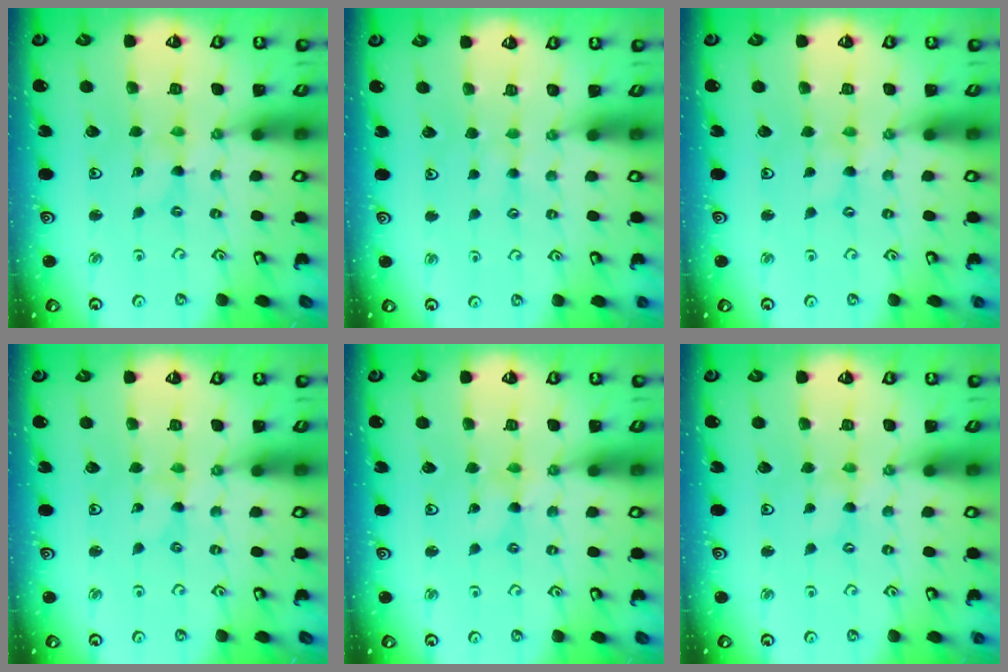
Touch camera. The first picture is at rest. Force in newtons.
{"total": 2.0, "press": 2.0, "slide": 0.3}
{"total": 0.0}
{"total": 0.0}
{"total": 0.0}
{"total": 0.0}